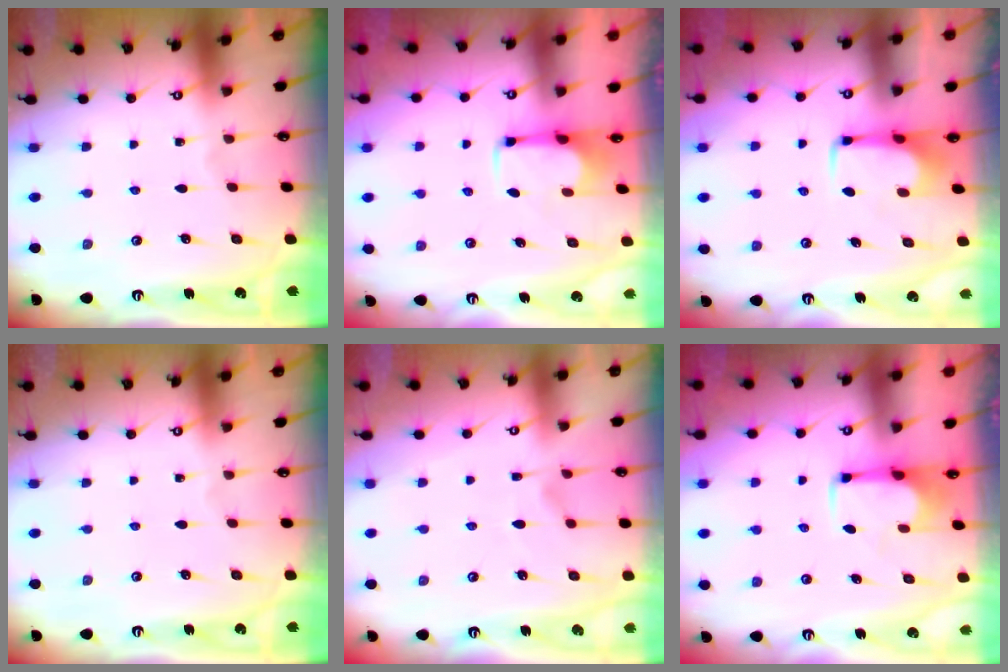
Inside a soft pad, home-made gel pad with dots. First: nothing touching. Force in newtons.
{"total": 2.6, "press": 2.5, "slide": 1.0}
{"total": 1.7, "press": 1.6, "slide": 0.5}
{"total": 0.0}
{"total": 2.5, "press": 2.1, "slide": 1.3}
{"total": 2.4, "press": 2.2, "slide": 1.1}